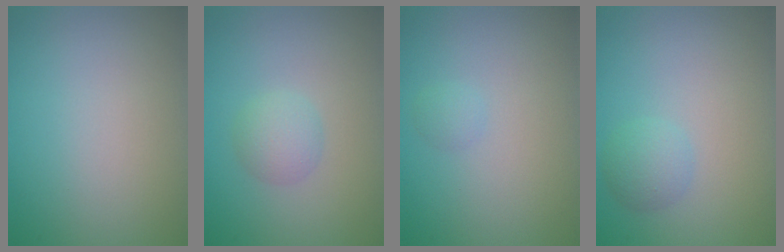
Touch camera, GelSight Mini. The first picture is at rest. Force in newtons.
{"total": 2.0, "press": 2.0, "slide": 0.0}
{"total": 0.8, "press": 0.8, "slide": 0.0}
{"total": 1.8, "press": 1.8, "slide": 0.1}